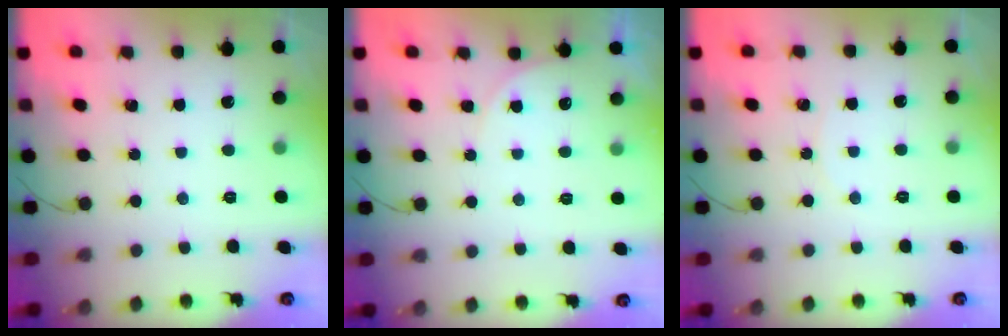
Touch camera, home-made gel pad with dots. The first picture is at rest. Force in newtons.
{"total": 4.4, "press": 4.4, "slide": 0.2}
{"total": 3.9, "press": 3.1, "slide": 2.3}